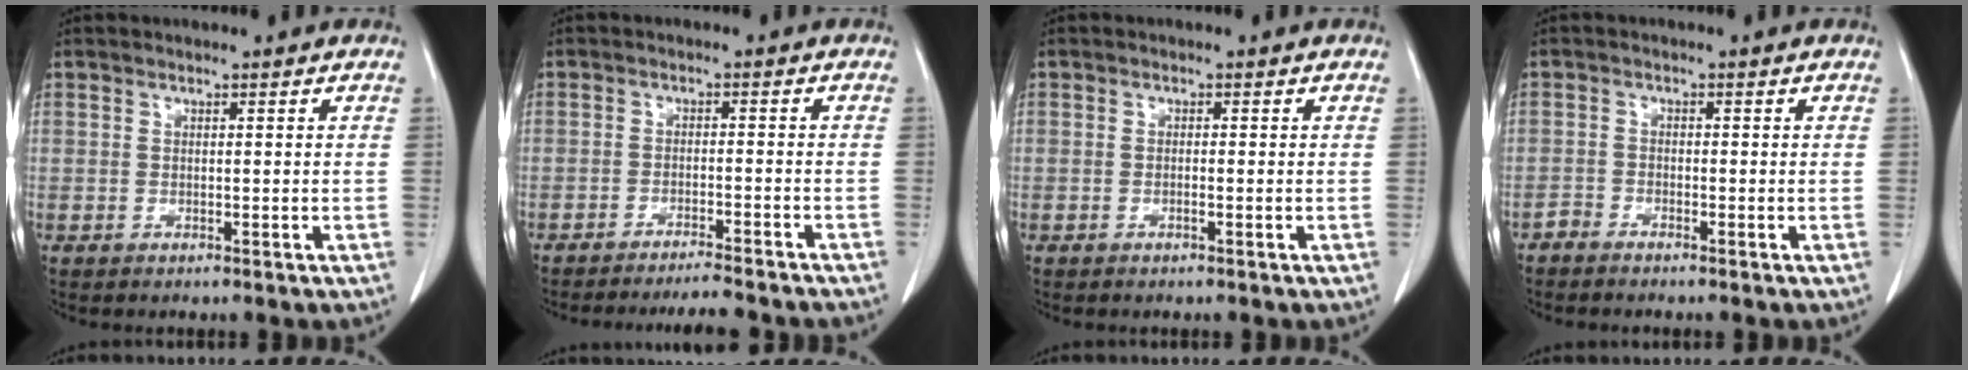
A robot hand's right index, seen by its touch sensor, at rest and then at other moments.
{"total": 9.2, "force": [-8.7, -0.1, 3.1], "torque": [-0.033, -0.016, -0.117]}
{"total": 0.6, "force": [-0.3, 0.0, 0.5], "torque": [-0.010, 0.001, -0.005]}
{"total": 1.4, "force": [-1.4, 0.1, 0.3], "torque": [-0.005, 0.000, -0.028]}